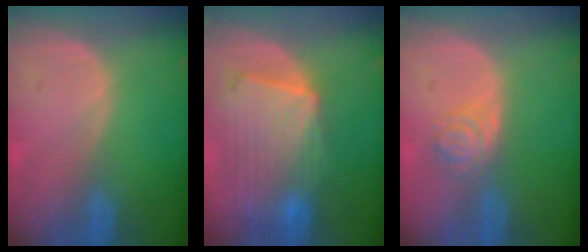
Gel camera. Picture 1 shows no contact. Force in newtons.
{"total": 10.7, "press": 9.3, "slide": 5.3}
{"total": 4.2, "press": 3.7, "slide": 2.0}